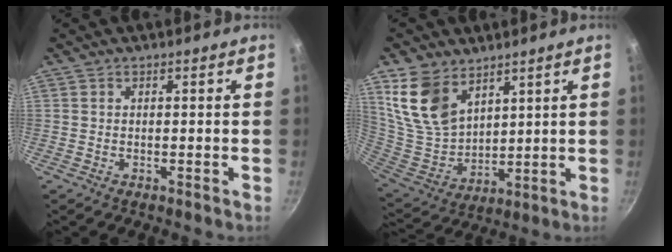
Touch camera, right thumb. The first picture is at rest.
{"total": 13.9, "force": [8.2, 8.6, 7.1], "torque": [-0.120, -0.052, 0.176]}